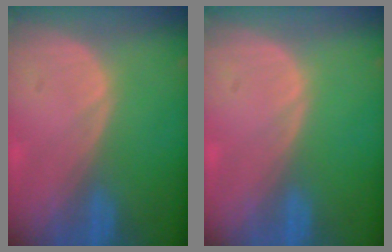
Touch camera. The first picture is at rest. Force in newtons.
{"total": 0.0}